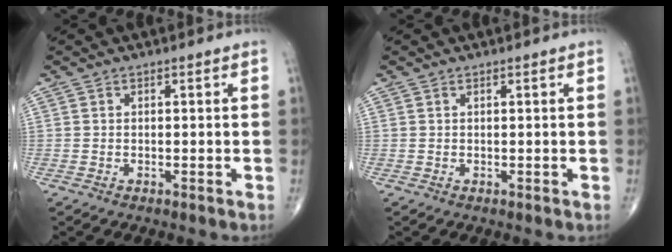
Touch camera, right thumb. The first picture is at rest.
{"total": 0.0}